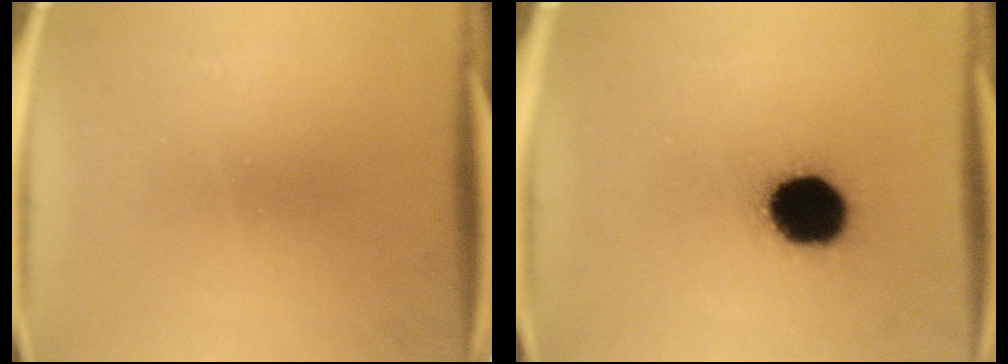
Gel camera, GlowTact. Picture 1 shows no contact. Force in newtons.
{"total": 16.6}